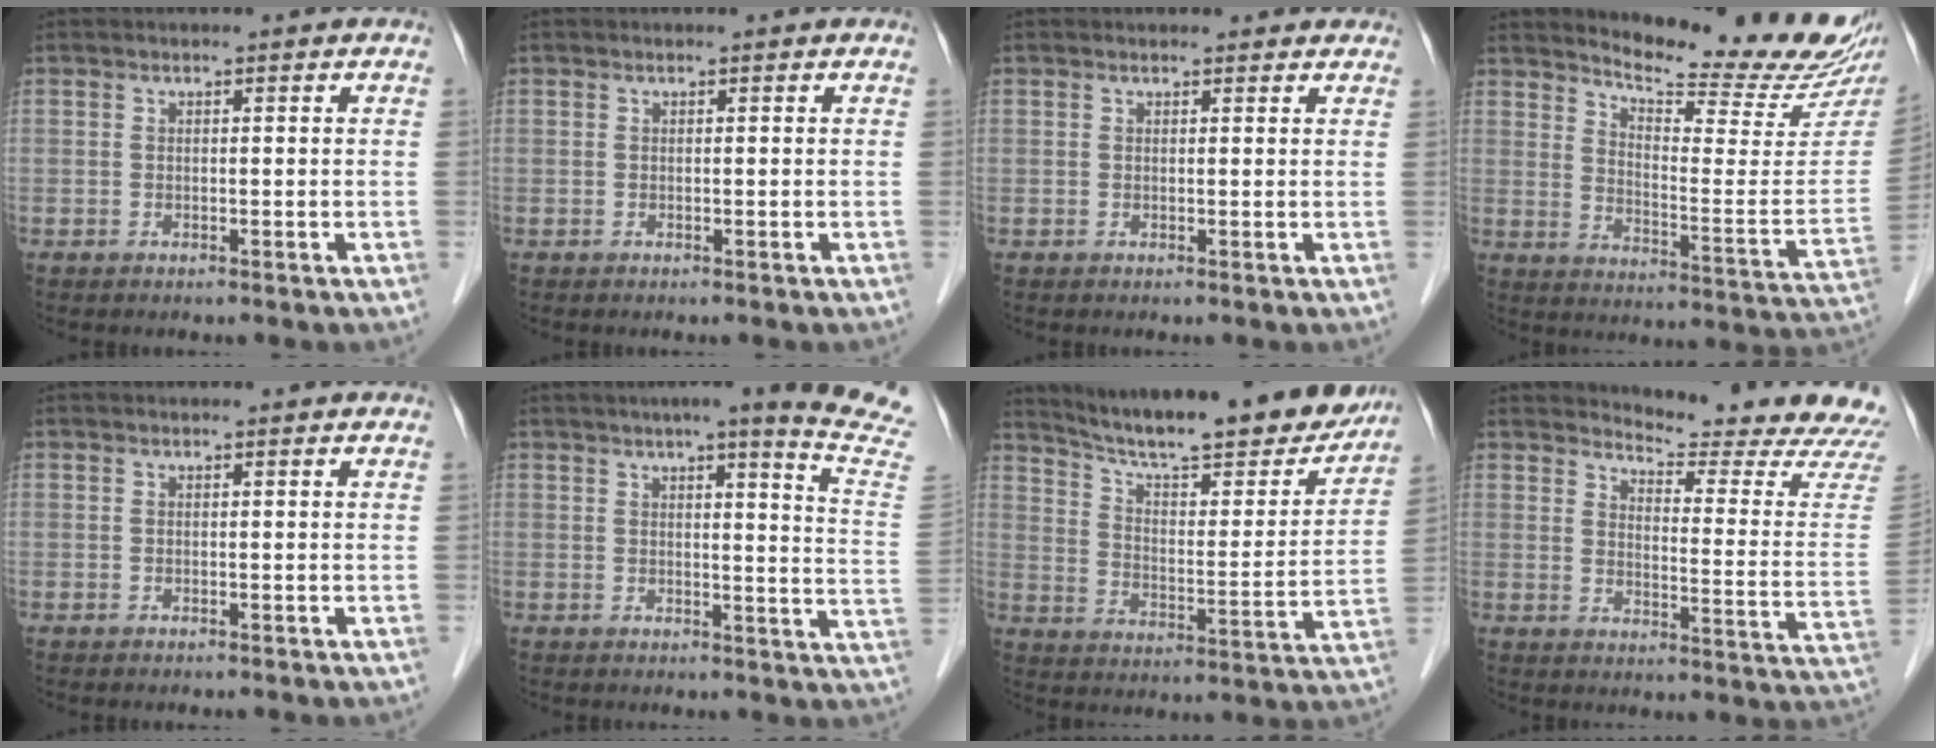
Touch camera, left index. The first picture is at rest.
{"total": 0.0}
{"total": 3.1, "force": [2.9, 1.2, 0.5], "torque": [-0.002, 0.011, 0.023]}
{"total": 18.7, "force": [17.5, 1.2, 6.4], "torque": [-0.102, -0.099, 0.220]}
{"total": 0.0}
{"total": 16.1, "force": [13.5, -0.8, 8.7], "torque": [-0.109, -0.061, 0.139]}
{"total": 24.0, "force": [21.2, 3.6, 10.8], "torque": [-0.166, -0.033, 0.290]}
{"total": 15.8, "force": [15.6, -1.3, 2.5], "torque": [-0.037, -0.127, 0.174]}